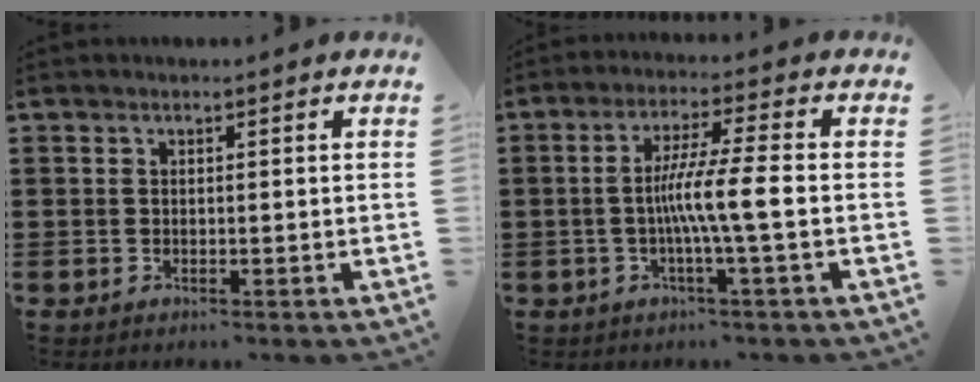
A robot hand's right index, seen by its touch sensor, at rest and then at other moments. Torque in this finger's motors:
{"motor_torque": [1.56, -0.59, 0.33, 0.21]}